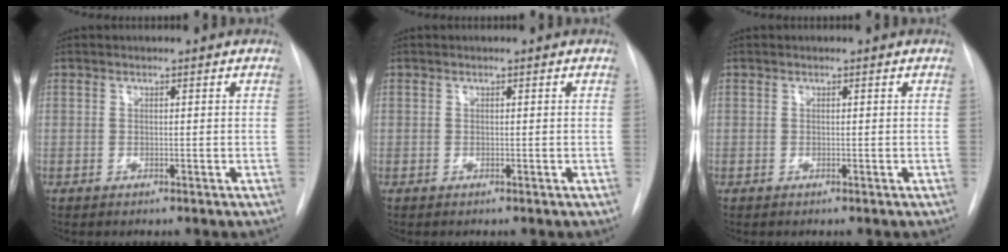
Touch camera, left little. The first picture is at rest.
{"total": 0.0}
{"total": 0.0}